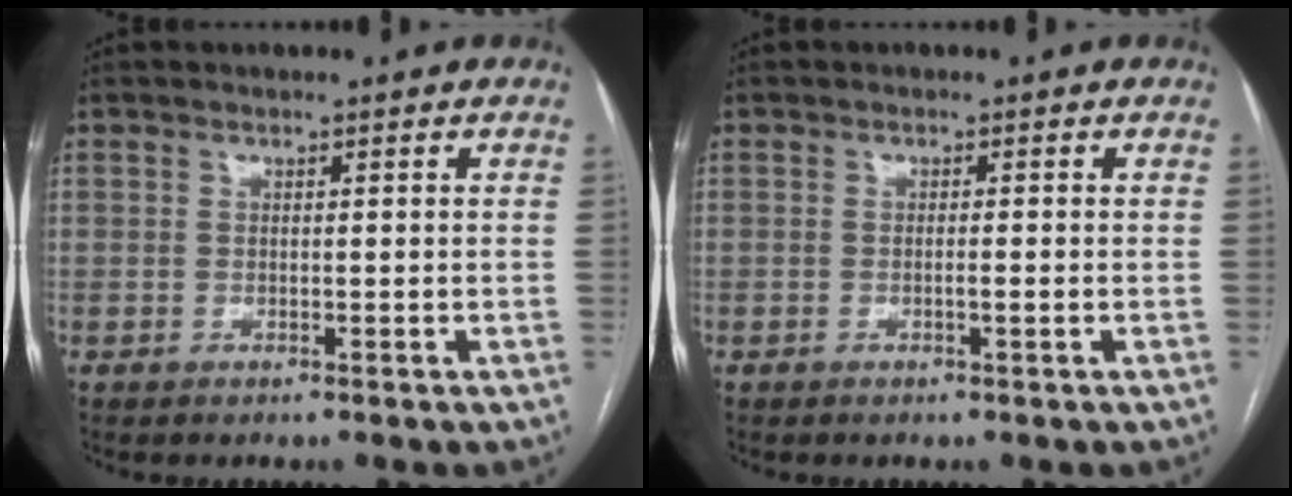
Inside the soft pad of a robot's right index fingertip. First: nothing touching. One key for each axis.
{"total": 1.0, "fx": -0.2, "fy": 0.0, "fz": 1.0, "tx": -0.017, "ty": 0.002, "tz": -0.002}